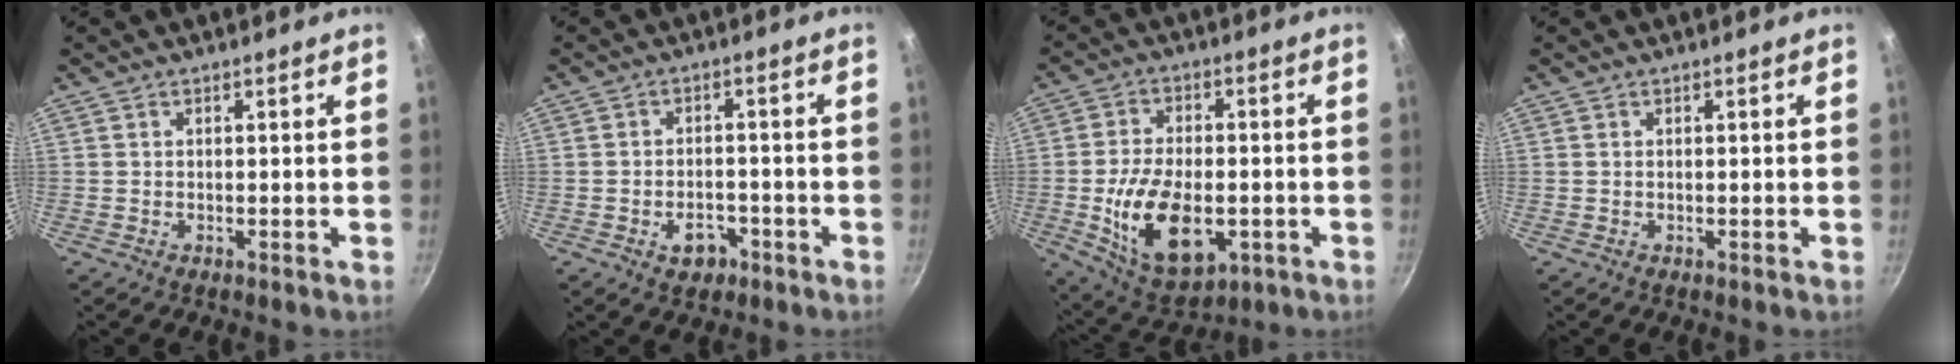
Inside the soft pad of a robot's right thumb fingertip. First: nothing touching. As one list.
[{"total": 4.7, "force": [-2.4, 3.1, 2.6], "torque": [-0.024, 0.018, -0.032]}, {"total": 16.4, "force": [-3.6, 9.3, 13.0], "torque": [-0.214, 0.004, -0.047]}, {"total": 0.0}]